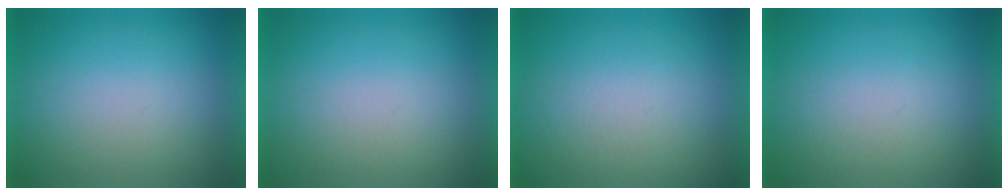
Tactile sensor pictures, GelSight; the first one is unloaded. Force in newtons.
{"total": 1.8}
{"total": 4.0}
{"total": 3.8}